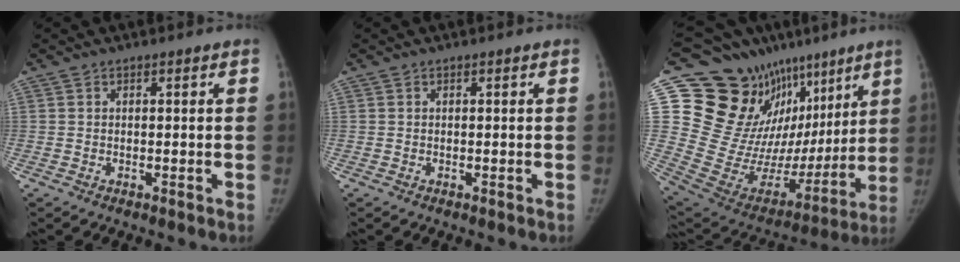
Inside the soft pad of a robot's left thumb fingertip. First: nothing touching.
{"total": 0.0}
{"total": 28.7, "force": [14.5, 17.8, 17.2], "torque": [-0.218, -0.020, 0.248]}